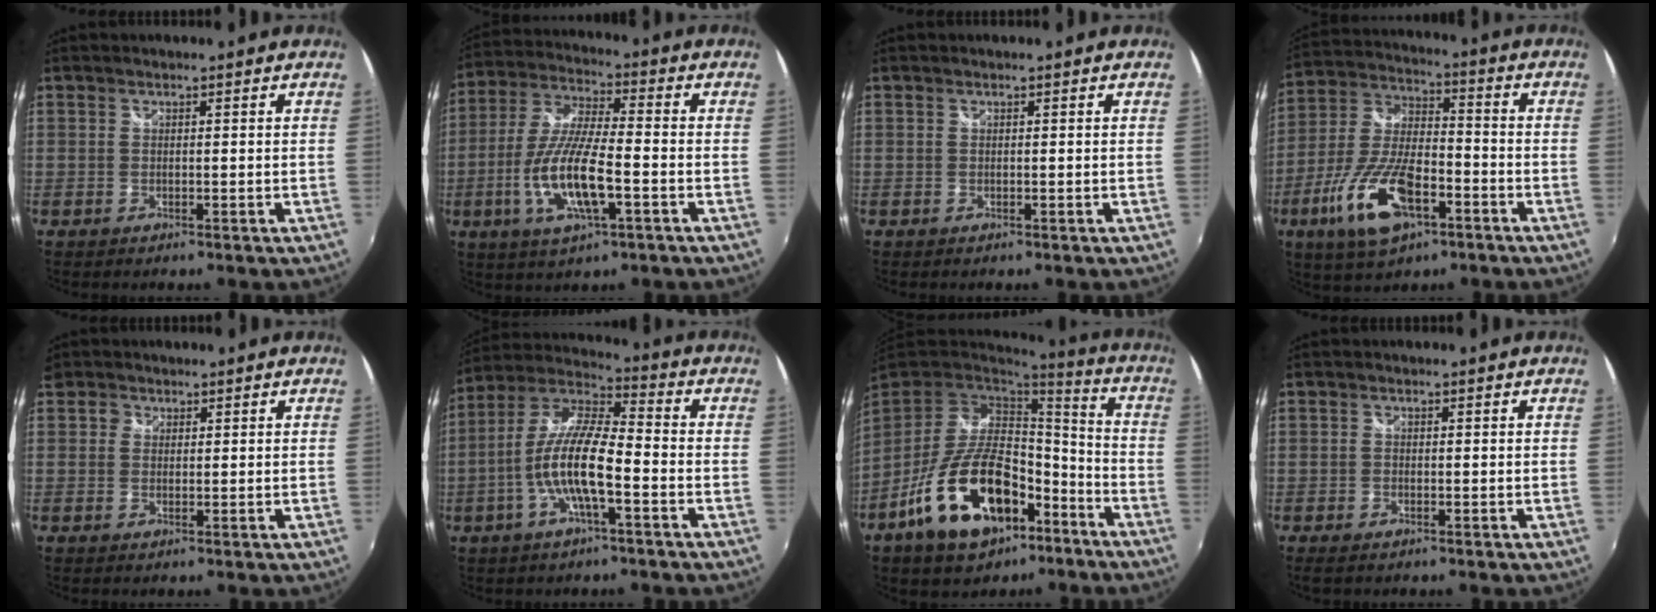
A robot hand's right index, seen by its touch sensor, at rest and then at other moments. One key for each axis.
{"total": 14.0, "fx": -4.4, "fy": 3.6, "fz": 12.9, "tx": -0.267, "ty": -0.011, "tz": -0.082}
{"total": 0.0}
{"total": 16.5, "fx": -7.7, "fy": 6.9, "fz": 12.9, "tx": -0.277, "ty": -0.019, "tz": -0.140}
{"total": 2.1, "fx": 0.5, "fy": 2.1, "fz": 0.3, "tx": 0.002, "ty": 0.007, "tz": 0.003}
{"total": 12.8, "fx": -4.0, "fy": 2.8, "fz": 11.8, "tx": -0.236, "ty": 0.001, "tz": -0.080}
{"total": 21.3, "fx": -11.1, "fy": 11.2, "fz": 14.4, "tx": -0.283, "ty": 0.004, "tz": -0.174}
{"total": 1.6, "fx": -1.2, "fy": 0.6, "fz": 0.9, "tx": -0.017, "ty": -0.006, "tz": -0.020}